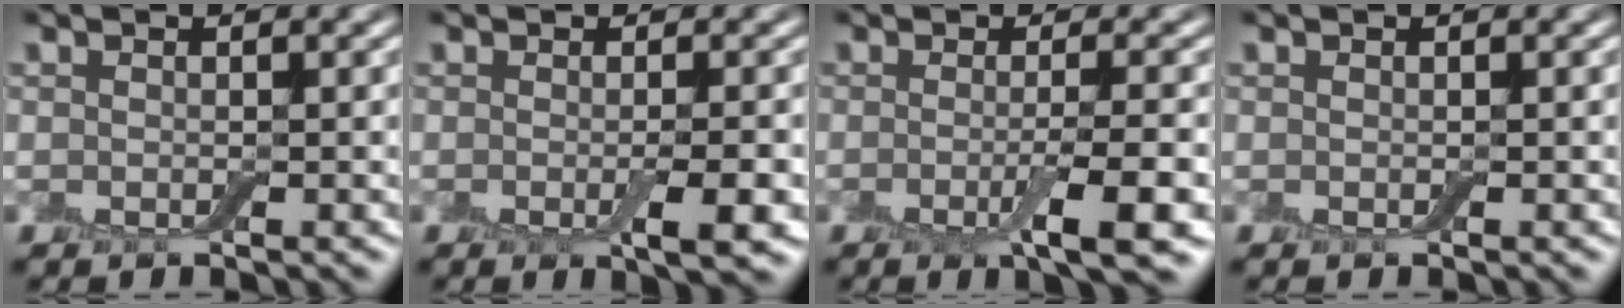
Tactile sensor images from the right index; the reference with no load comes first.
{"total": 3.0, "force": [-0.7, 0.5, 2.8], "torque": [-0.044, -0.007, -0.009]}
{"total": 4.6, "force": [-1.4, 0.8, 4.3], "torque": [-0.068, -0.006, -0.024]}
{"total": 0.0}